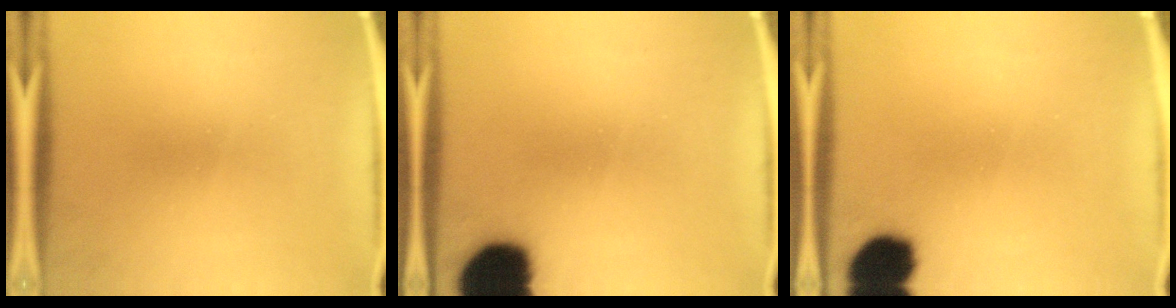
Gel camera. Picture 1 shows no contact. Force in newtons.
{"total": 17.2}
{"total": 12.1}